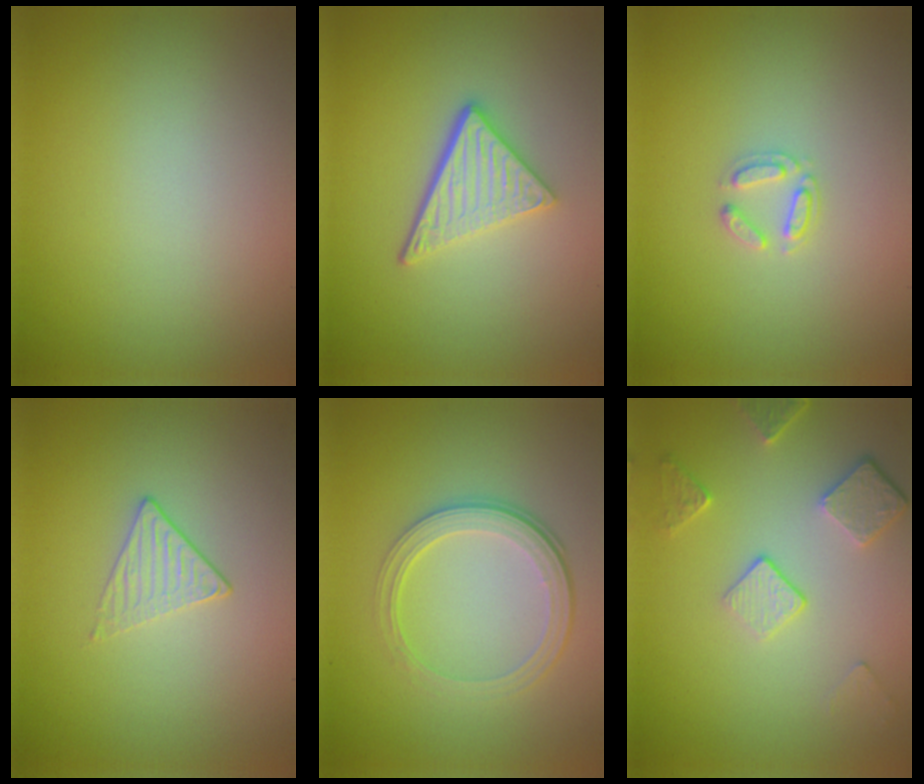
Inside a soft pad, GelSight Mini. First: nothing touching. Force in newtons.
{"total": 3.9, "press": 3.1, "slide": 2.4}
{"total": 1.7, "press": 1.7, "slide": 0.2}
{"total": 1.4, "press": 1.1, "slide": 0.9}
{"total": 4.3, "press": 3.0, "slide": 3.1}
{"total": 3.7, "press": 2.9, "slide": 2.4}